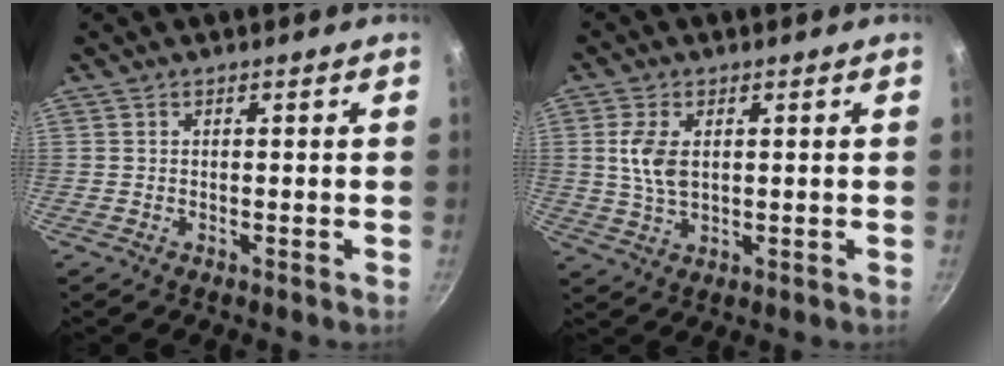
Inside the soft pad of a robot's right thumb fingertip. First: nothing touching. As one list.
[{"total": 6.4, "force": [1.2, 3.7, 5.1], "torque": [-0.102, -0.003, 0.026]}]